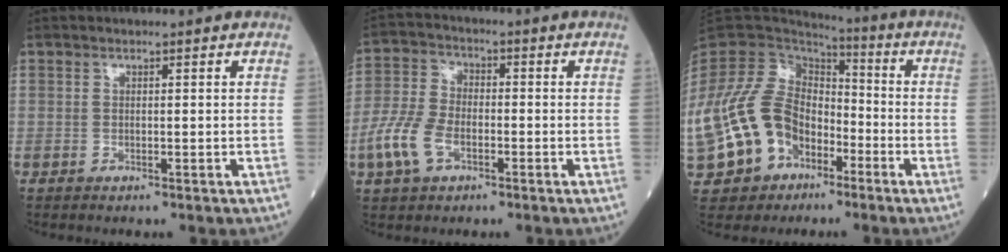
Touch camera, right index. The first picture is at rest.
{"total": 8.1, "force": [-3.2, 4.6, 5.8], "torque": [-0.150, 0.006, -0.067]}
{"total": 19.7, "force": [-7.1, 14.4, 11.5], "torque": [-0.285, 0.016, -0.120]}